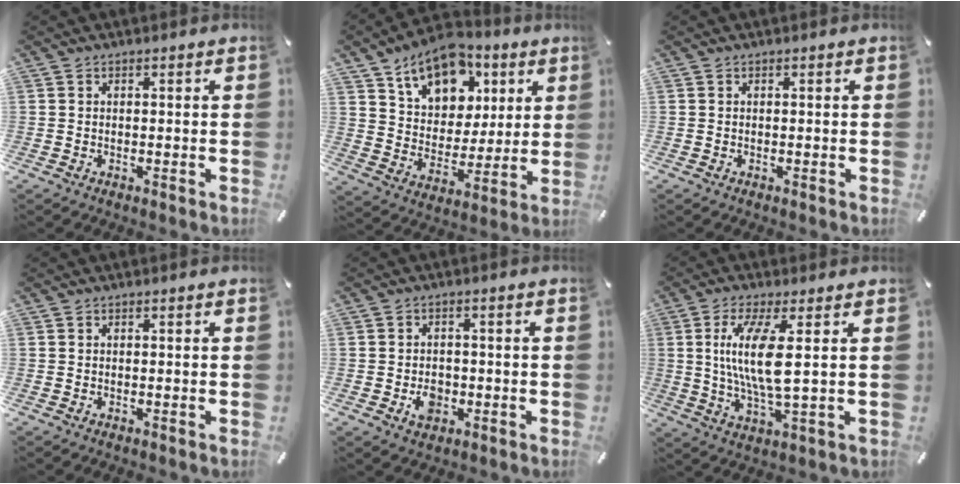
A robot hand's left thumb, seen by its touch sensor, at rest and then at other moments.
{"total": 14.8, "force": [8.6, 10.3, 6.3], "torque": [-0.101, -0.044, 0.158]}
{"total": 0.0}
{"total": 0.0}
{"total": 4.8, "force": [-1.4, 3.8, 2.6], "torque": [-0.040, 0.003, -0.024]}
{"total": 12.1, "force": [2.0, 2.7, 11.7], "torque": [-0.249, -0.014, 0.026]}